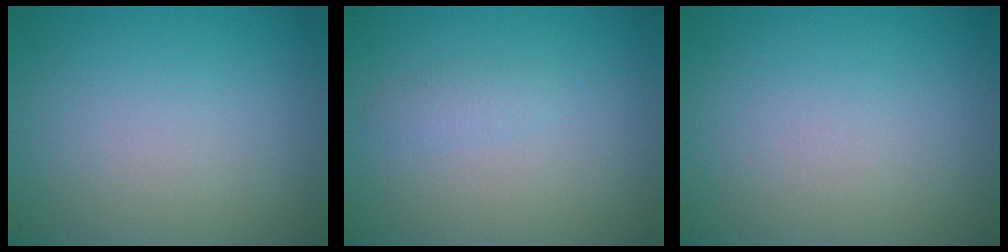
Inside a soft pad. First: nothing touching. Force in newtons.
{"total": 1.0, "press": 1.0, "slide": 0.1}
{"total": 0.0}